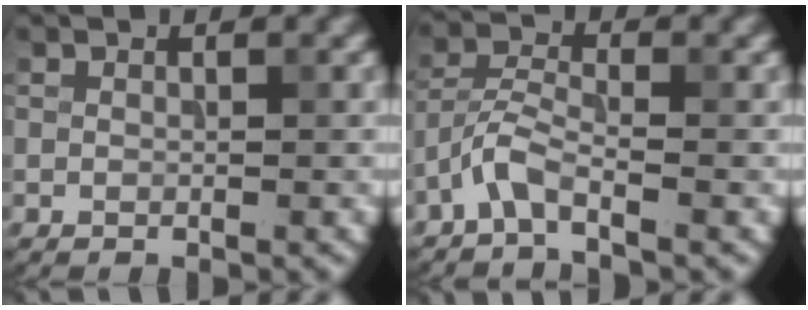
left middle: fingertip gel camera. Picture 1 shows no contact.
{"total": 2.8, "force": [-2.0, 0.6, 1.9], "torque": [-0.047, 0.007, -0.050]}